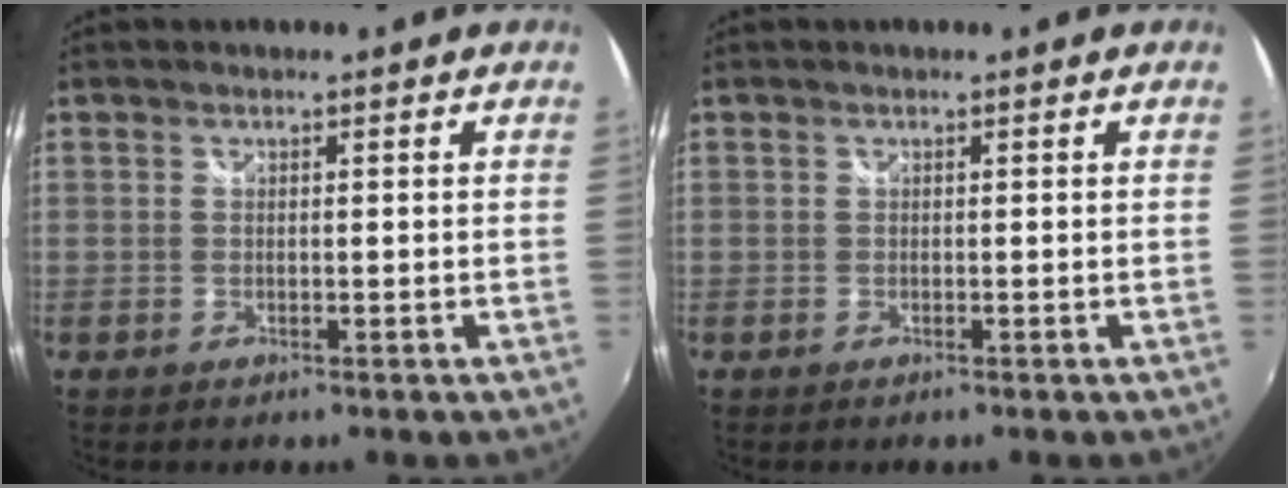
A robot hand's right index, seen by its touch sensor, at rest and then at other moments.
{"total": 0.0}